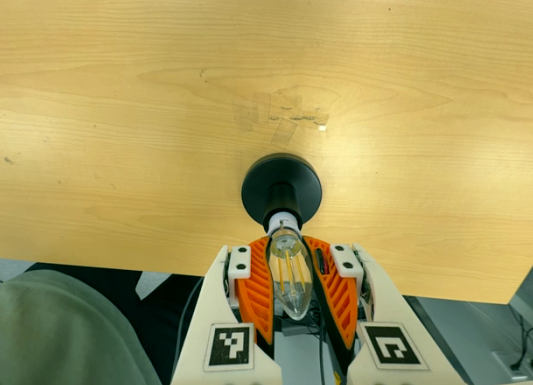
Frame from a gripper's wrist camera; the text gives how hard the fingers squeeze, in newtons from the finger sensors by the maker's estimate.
{"total": 25.3, "left": 25.1, "right": 25.4}